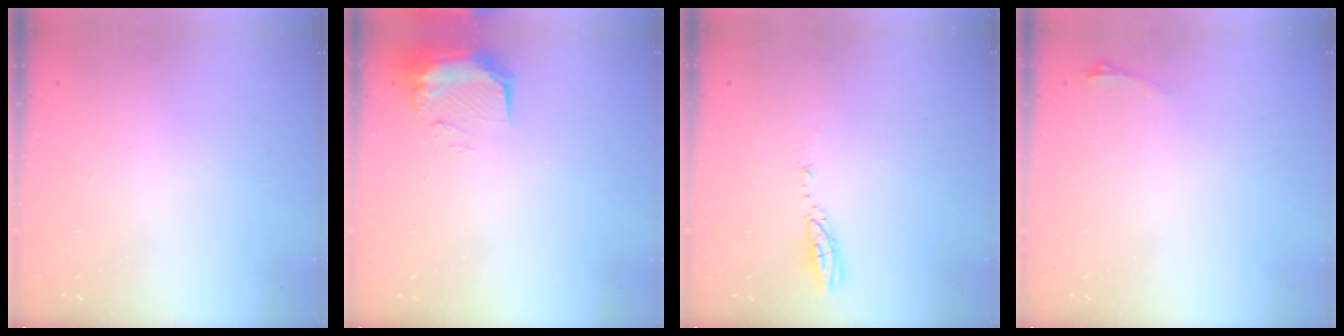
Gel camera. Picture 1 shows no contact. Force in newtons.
{"total": 9.2, "press": 9.0, "slide": 1.5}
{"total": 3.7, "press": 3.6, "slide": 0.3}
{"total": 2.9, "press": 2.6, "slide": 1.5}